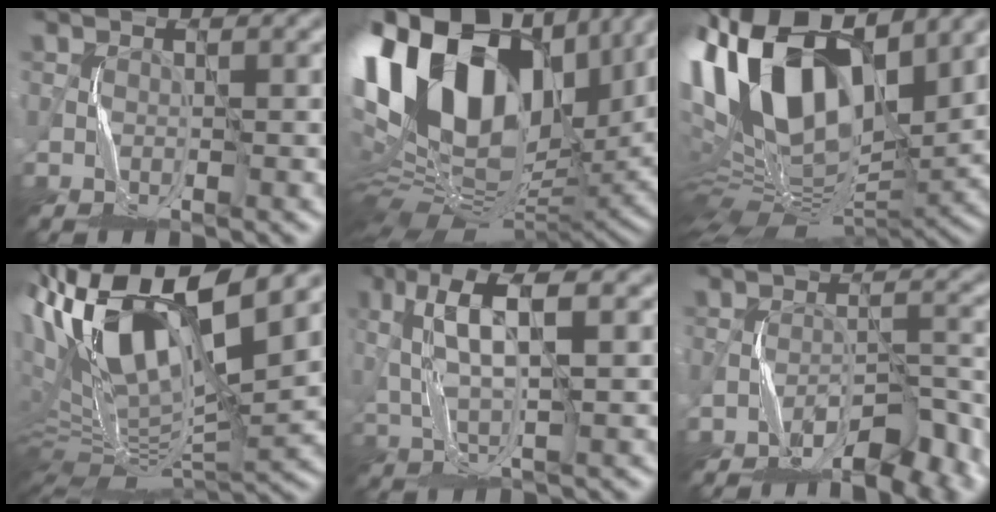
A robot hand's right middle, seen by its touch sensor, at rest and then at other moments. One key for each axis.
{"total": 19.2, "fx": 4.2, "fy": 11.9, "fz": 14.4, "tx": -0.277, "ty": 0.010, "tz": 0.081}
{"total": 17.2, "fx": 4.5, "fy": 9.4, "fz": 13.7, "tx": -0.265, "ty": 0.029, "tz": 0.073}
{"total": 16.4, "fx": 6.2, "fy": 5.9, "fz": 14.0, "tx": -0.272, "ty": 0.012, "tz": 0.113}
{"total": 6.1, "fx": 2.0, "fy": 1.8, "fz": 5.5, "tx": -0.116, "ty": 0.005, "tz": 0.036}
{"total": 7.7, "fx": -5.8, "fy": 2.4, "fz": 4.5, "tx": -0.059, "ty": 0.006, "tz": -0.097}